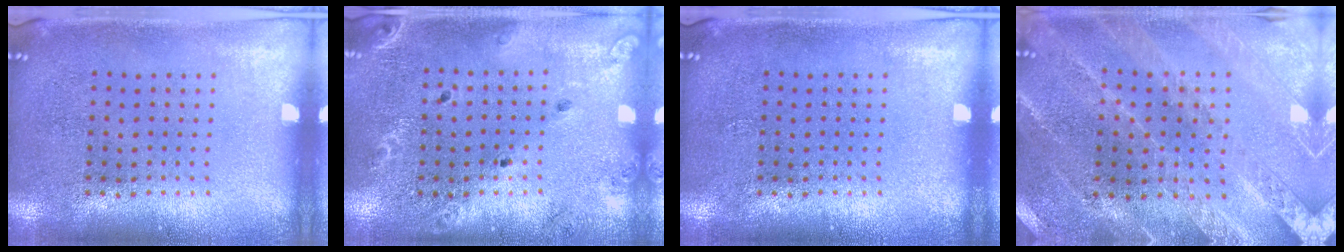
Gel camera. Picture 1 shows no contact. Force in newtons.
{"total": 1.5, "press": 1.5, "slide": 0.1}
{"total": 0.0}
{"total": 1.5, "press": 1.5, "slide": 0.2}